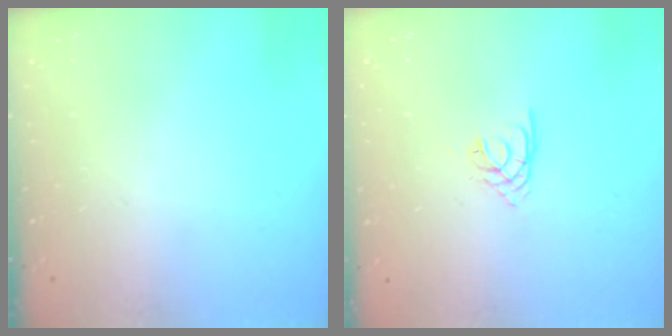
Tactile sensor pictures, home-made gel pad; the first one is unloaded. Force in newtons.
{"total": 1.7, "press": 1.7, "slide": 0.4}